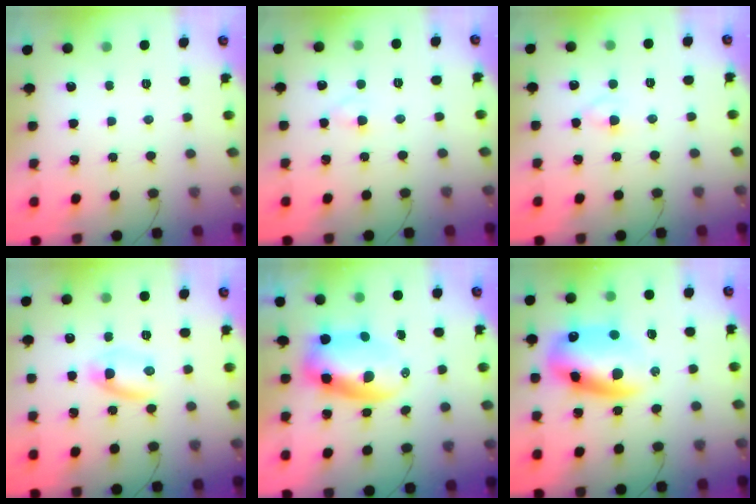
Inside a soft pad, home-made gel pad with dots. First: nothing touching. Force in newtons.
{"total": 2.2, "press": 2.0, "slide": 0.8}
{"total": 2.6, "press": 2.4, "slide": 1.0}
{"total": 4.7, "press": 4.4, "slide": 1.5}
{"total": 8.1, "press": 7.8, "slide": 1.9}
{"total": 16.2, "press": 15.7, "slide": 4.1}